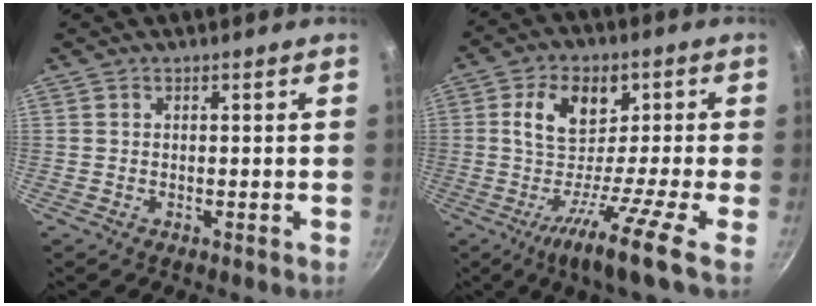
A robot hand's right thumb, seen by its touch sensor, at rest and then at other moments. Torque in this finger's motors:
{"motor_torque": [2.04, 2.04, 0.81, -0.80, 0.22]}